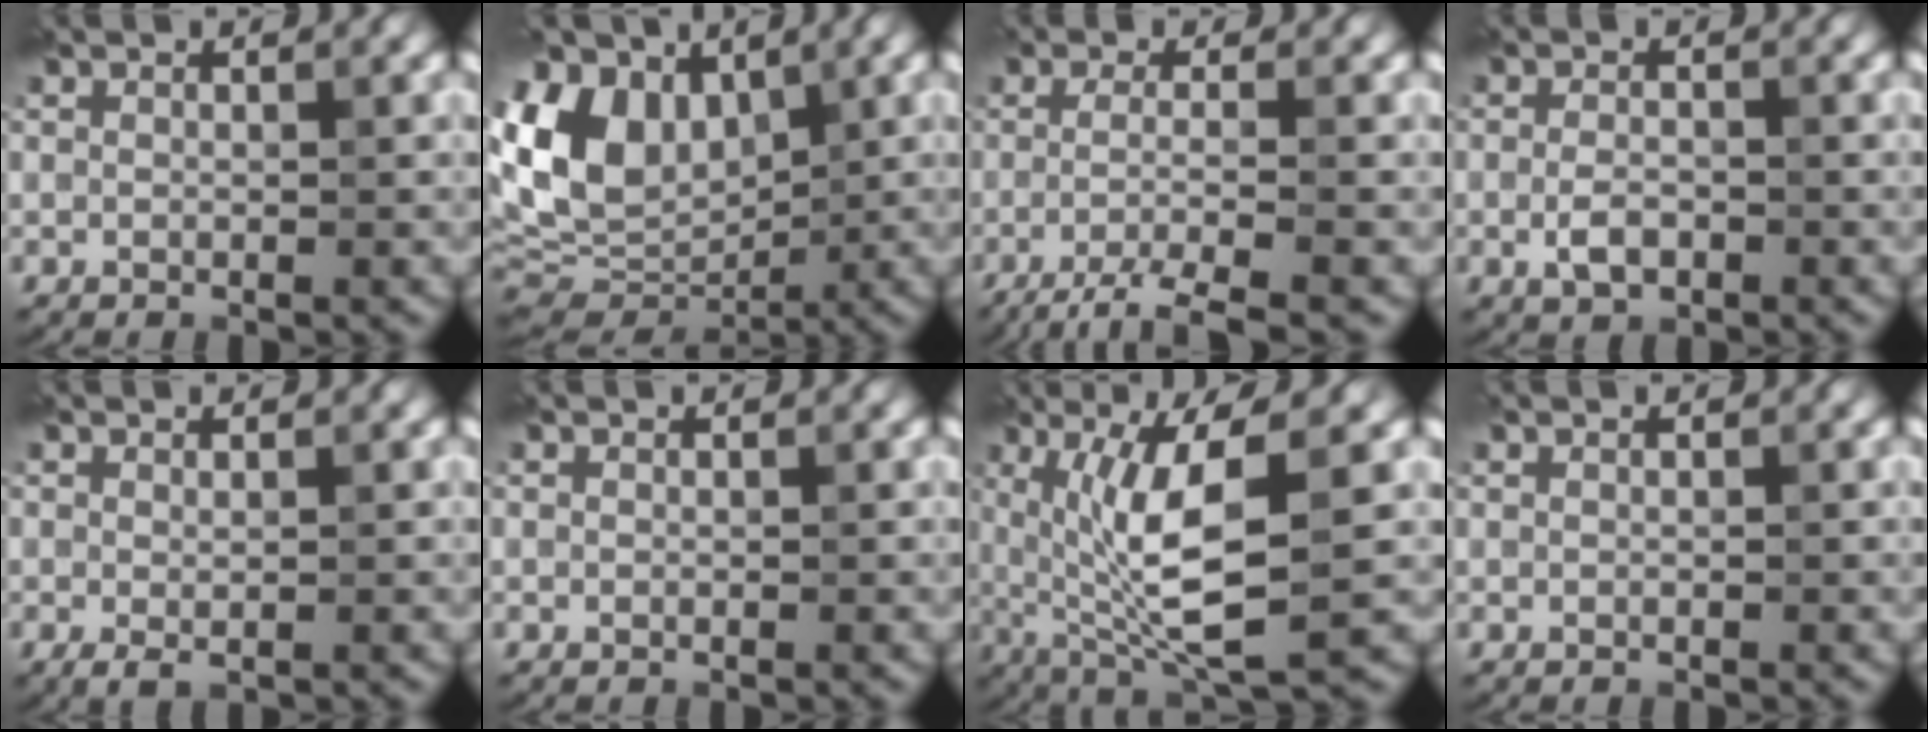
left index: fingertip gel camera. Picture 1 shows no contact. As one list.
[{"total": 11.7, "force": [2.9, 8.3, 7.7], "torque": [-0.177, 0.012, 0.049]}, {"total": 4.1, "force": [-2.1, 0.7, 3.5], "torque": [-0.059, -0.006, -0.048]}, {"total": 2.3, "force": [-0.8, 1.3, 1.7], "torque": [-0.033, 0.000, -0.017]}, {"total": 1.1, "force": [-0.1, 0.2, 1.1], "torque": [-0.020, -0.004, 0.000]}, {"total": 0.0}, {"total": 8.6, "force": [0.8, 2.1, 8.3], "torque": [-0.145, -0.004, 0.020]}, {"total": 0.0}]